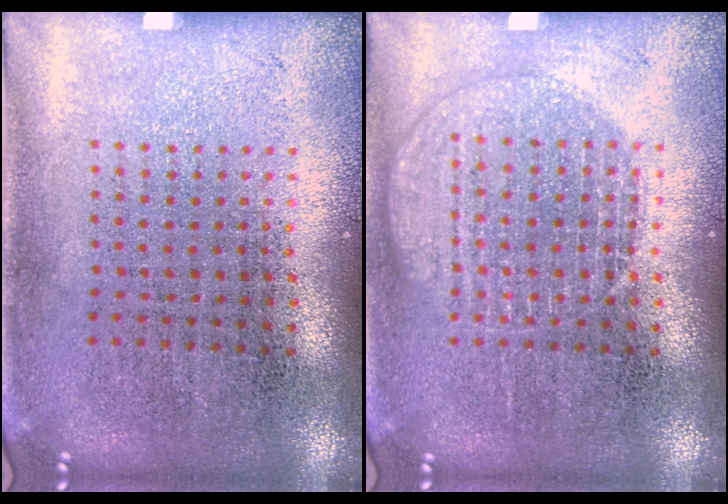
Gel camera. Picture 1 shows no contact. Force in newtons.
{"total": 2.3, "press": 2.3, "slide": 0.4}